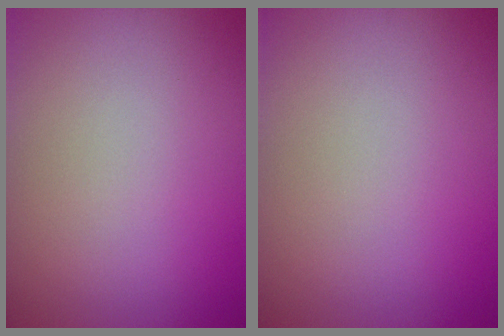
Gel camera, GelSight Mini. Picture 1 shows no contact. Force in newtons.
{"total": 0.0}